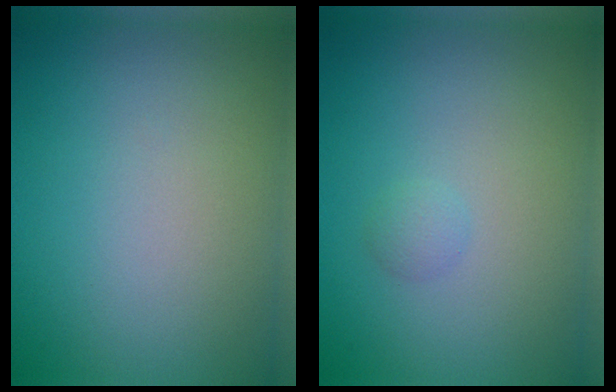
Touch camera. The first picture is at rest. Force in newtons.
{"total": 0.8, "press": 0.8, "slide": 0.0}